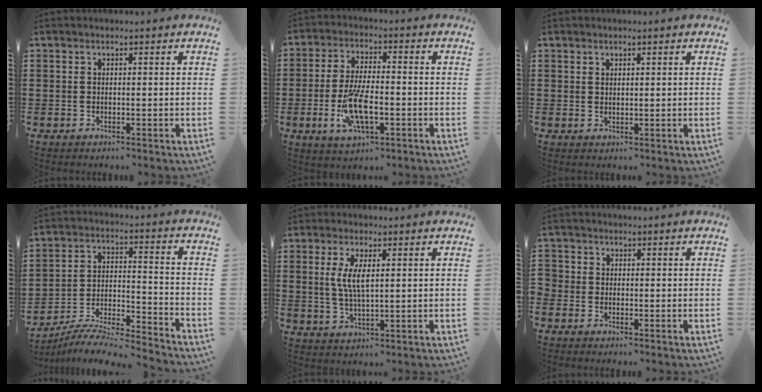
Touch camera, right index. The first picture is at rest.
{"total": 9.0, "force": [-2.6, 3.4, 7.9], "torque": [-0.177, -0.014, -0.050]}
{"total": 1.0, "force": [0.9, 0.5, 0.2], "torque": [-0.006, 0.002, 0.017]}
{"total": 7.2, "force": [-6.8, 0.3, 2.3], "torque": [-0.046, -0.007, -0.139]}
{"total": 4.9, "force": [1.1, 1.5, 4.5], "torque": [-0.092, 0.004, 0.017]}
{"total": 0.9, "force": [-0.6, 0.6, 0.2], "torque": [-0.006, 0.000, -0.012]}